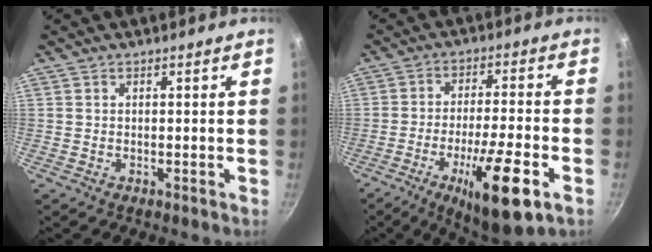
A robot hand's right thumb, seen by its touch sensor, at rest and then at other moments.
{"total": 15.5, "force": [-6.7, 3.3, 13.6], "torque": [-0.220, 0.018, -0.103]}